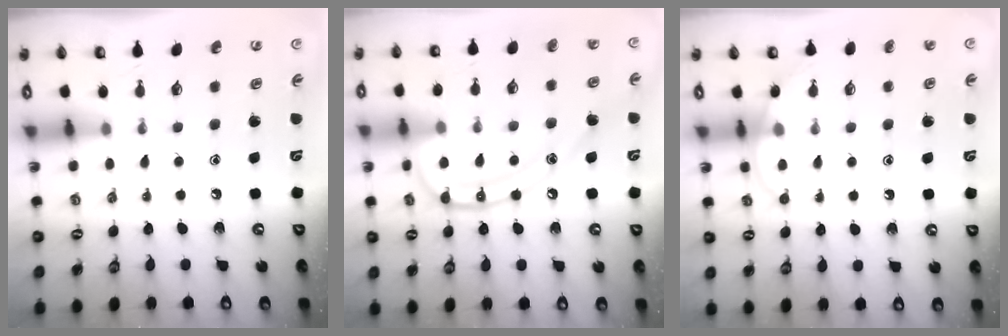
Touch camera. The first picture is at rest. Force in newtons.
{"total": 15.9, "press": 15.9, "slide": 1.3}
{"total": 5.2, "press": 5.2, "slide": 0.5}